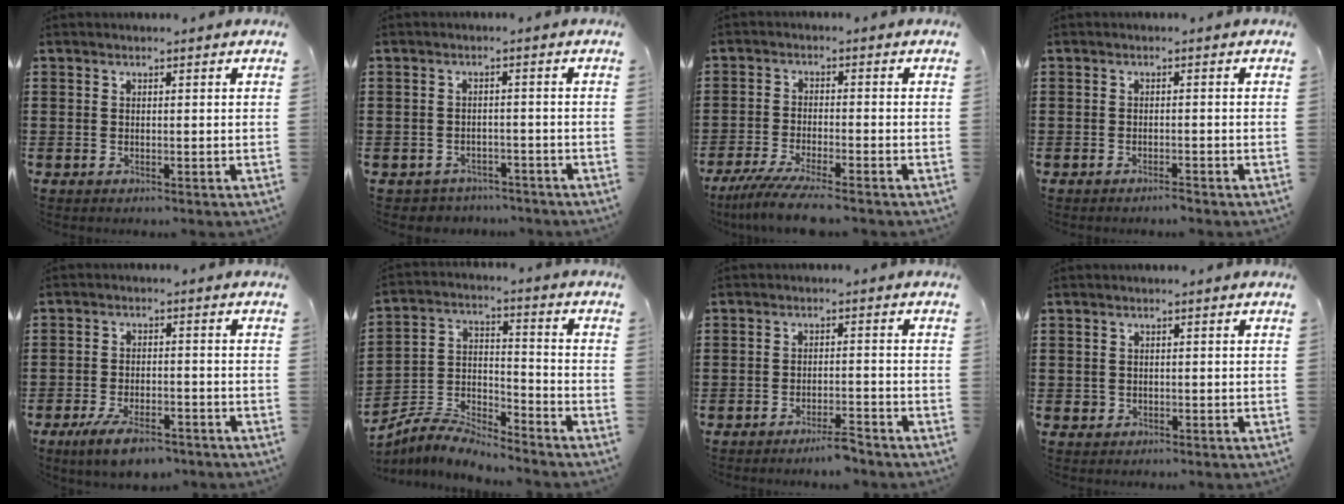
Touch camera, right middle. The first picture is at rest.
{"total": 2.2, "force": [-2.1, 0.5, -0.2], "torque": [-0.006, -0.002, -0.048]}
{"total": 5.5, "force": [-4.7, -0.2, 2.8], "torque": [-0.067, -0.023, -0.091]}
{"total": 1.0, "force": [-0.9, 0.0, 0.4], "torque": [-0.010, -0.002, -0.017]}
{"total": 5.6, "force": [-4.3, 1.4, 3.2], "torque": [-0.065, -0.003, -0.079]}
{"total": 7.1, "force": [-6.9, 0.8, 1.2], "torque": [-0.033, 0.007, -0.139]}
{"total": 3.2, "force": [-2.8, 0.0, 1.4], "torque": [-0.022, 0.005, -0.054]}
{"total": 0.7, "force": [0.0, 0.7, 0.1], "torque": [-0.004, 0.006, -0.002]}